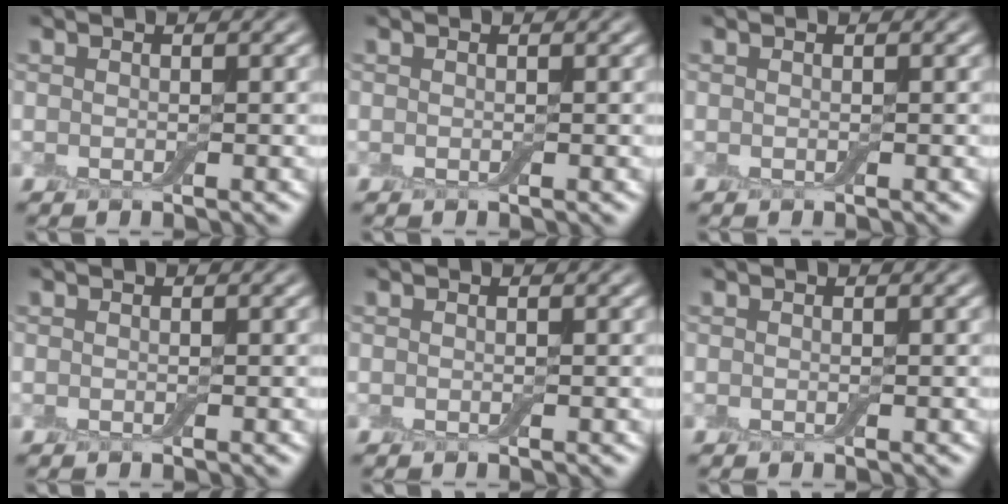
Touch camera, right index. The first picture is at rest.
{"total": 0.0}
{"total": 0.0}
{"total": 0.0}
{"total": 0.0}
{"total": 0.0}